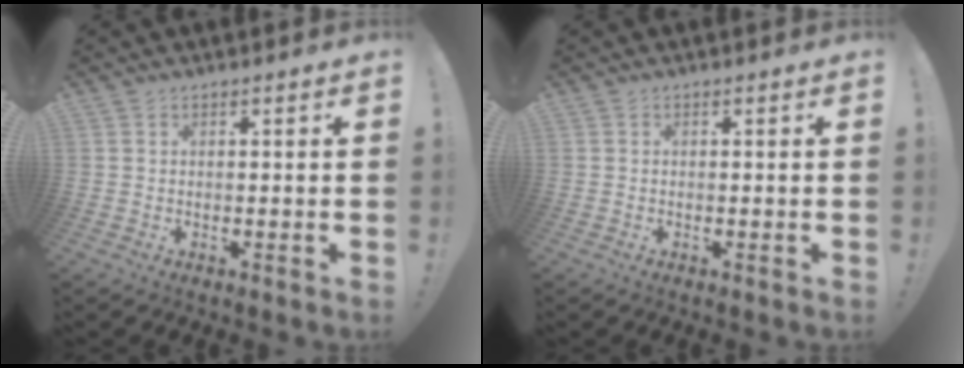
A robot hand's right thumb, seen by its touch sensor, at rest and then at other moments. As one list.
[{"total": 0.0}]